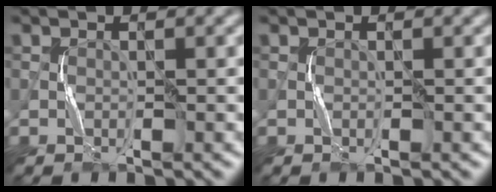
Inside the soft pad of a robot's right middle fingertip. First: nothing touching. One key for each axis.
{"total": 0.0}